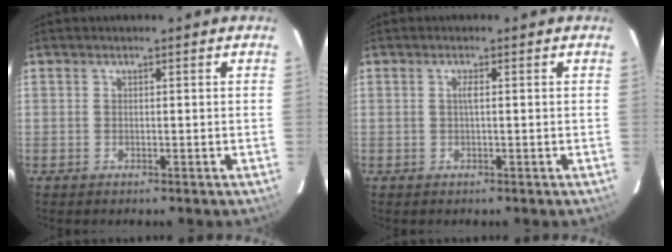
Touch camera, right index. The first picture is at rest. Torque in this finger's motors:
{"motor_torque": [0.06, 0.00, 0.03, 0.03]}